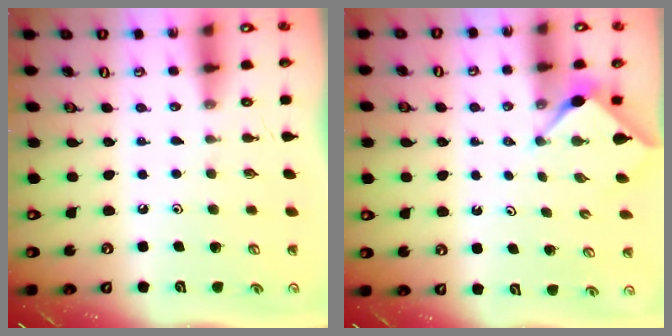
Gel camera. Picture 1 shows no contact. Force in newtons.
{"total": 2.9, "press": 2.9, "slide": 0.4}